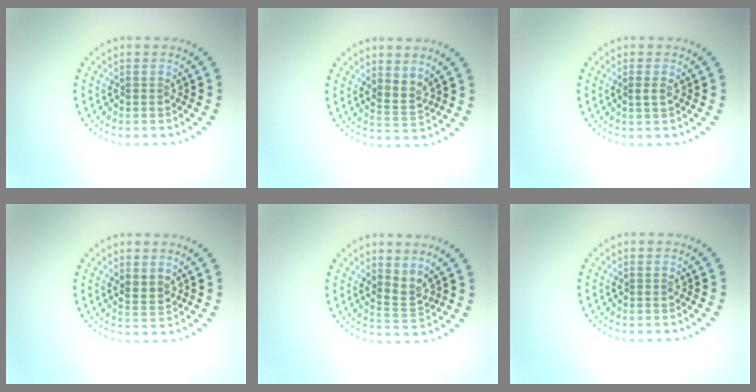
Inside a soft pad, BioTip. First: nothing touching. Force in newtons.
{"total": 2.1, "press": 1.3, "slide": 1.6}
{"total": 1.0, "press": 0.9, "slide": 0.3}
{"total": 1.6, "press": 1.3, "slide": 0.9}
{"total": 2.1, "press": 1.4, "slide": 1.5}
{"total": 0.0}